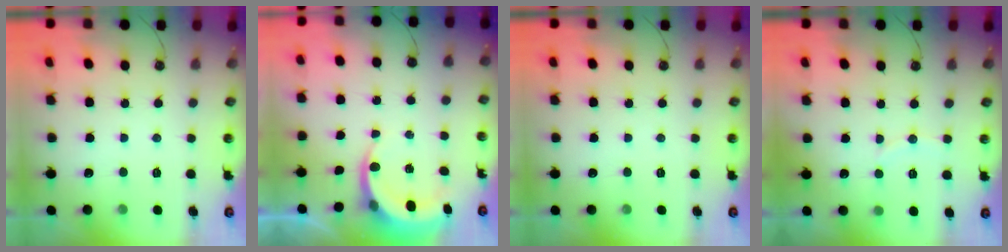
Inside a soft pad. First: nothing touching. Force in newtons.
{"total": 4.4, "press": 4.3, "slide": 0.2}
{"total": 0.0}
{"total": 4.6, "press": 4.4, "slide": 1.2}